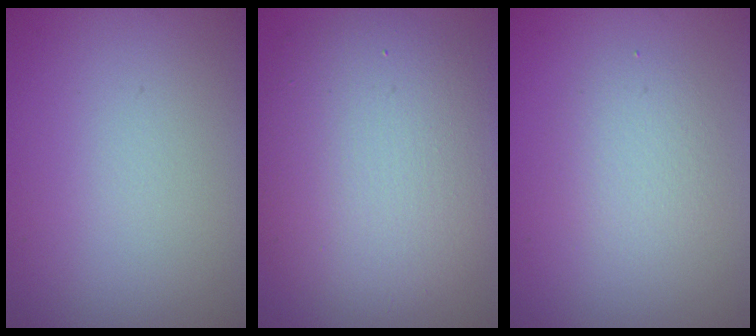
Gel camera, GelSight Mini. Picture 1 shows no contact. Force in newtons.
{"total": 10.5, "press": 10.5, "slide": 0.4}
{"total": 2.2, "press": 2.2, "slide": 0.3}